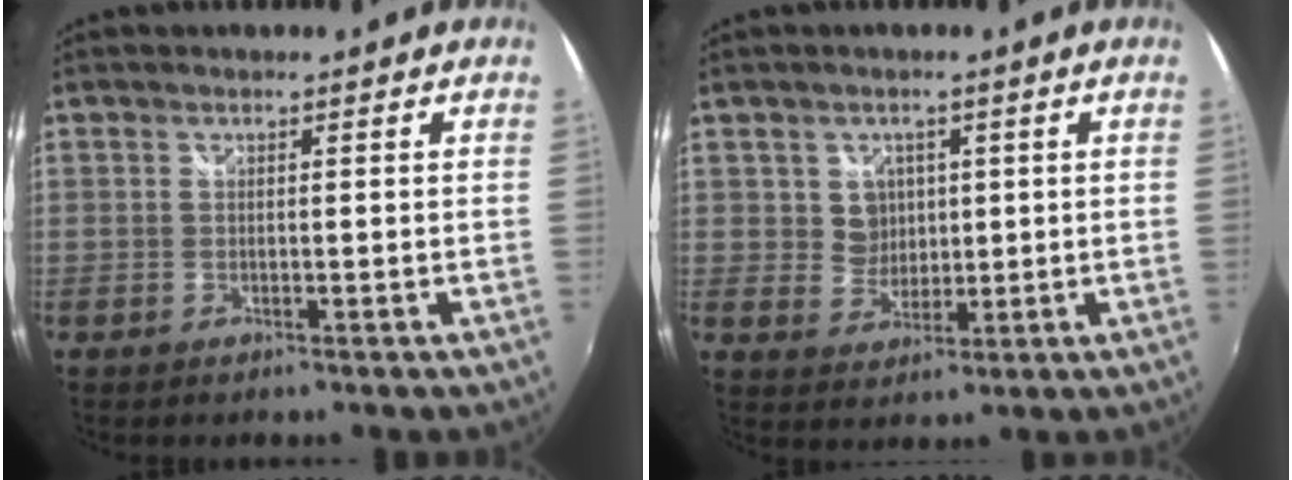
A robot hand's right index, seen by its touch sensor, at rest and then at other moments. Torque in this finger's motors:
{"motor_torque": [-1.02, 1.12, 0.01, 0.01]}